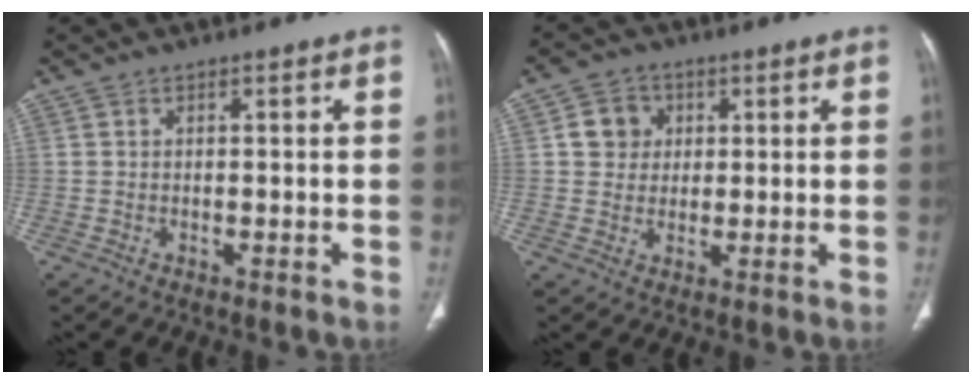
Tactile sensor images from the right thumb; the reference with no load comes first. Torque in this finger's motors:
{"motor_torque": [-0.05, 1.60, 0.51, -0.25, -0.01]}